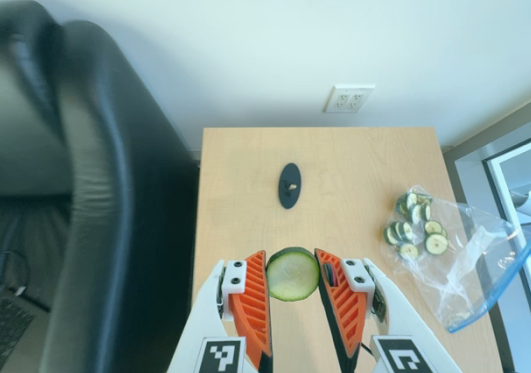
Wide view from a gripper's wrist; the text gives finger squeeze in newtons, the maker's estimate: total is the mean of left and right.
{"total": 9.0, "left": 9.3, "right": 8.7}